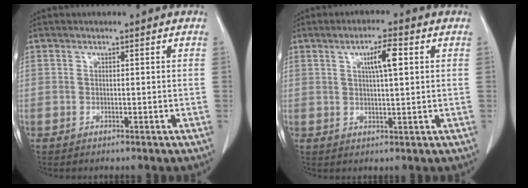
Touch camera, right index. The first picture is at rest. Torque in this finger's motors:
{"motor_torque": [0.59, 0.15, 0.21, 0.06]}